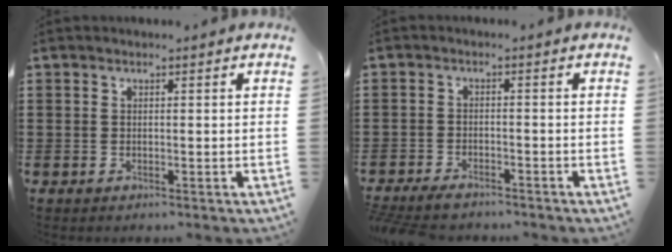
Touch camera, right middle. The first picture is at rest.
{"total": 2.7, "force": [-2.6, 0.4, 0.6], "torque": [-0.021, 0.000, -0.057]}